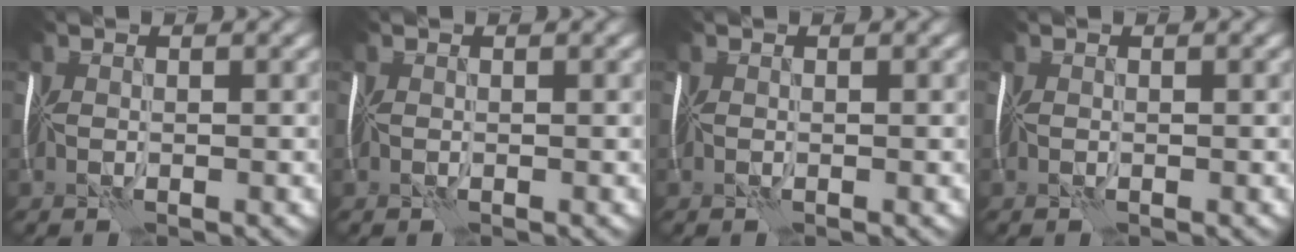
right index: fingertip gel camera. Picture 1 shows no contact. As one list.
[{"total": 0.0}, {"total": 0.0}, {"total": 0.0}]